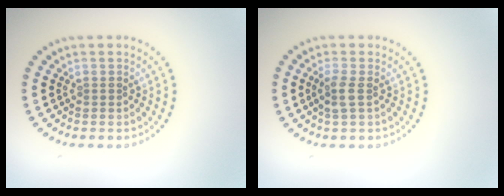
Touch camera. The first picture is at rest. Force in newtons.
{"total": 1.6, "press": 1.4, "slide": 0.7}